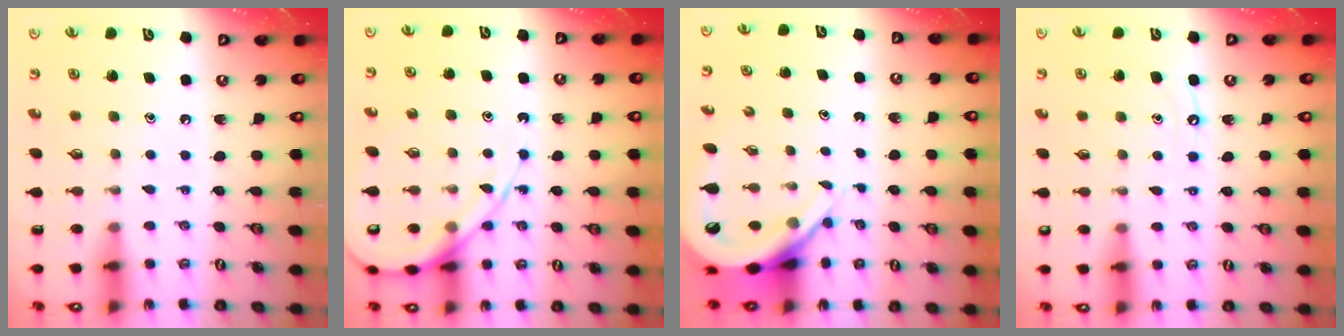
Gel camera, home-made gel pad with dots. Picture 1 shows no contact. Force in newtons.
{"total": 11.9, "press": 11.9, "slide": 1.1}
{"total": 9.0, "press": 8.9, "slide": 1.0}
{"total": 6.0, "press": 6.0, "slide": 0.6}